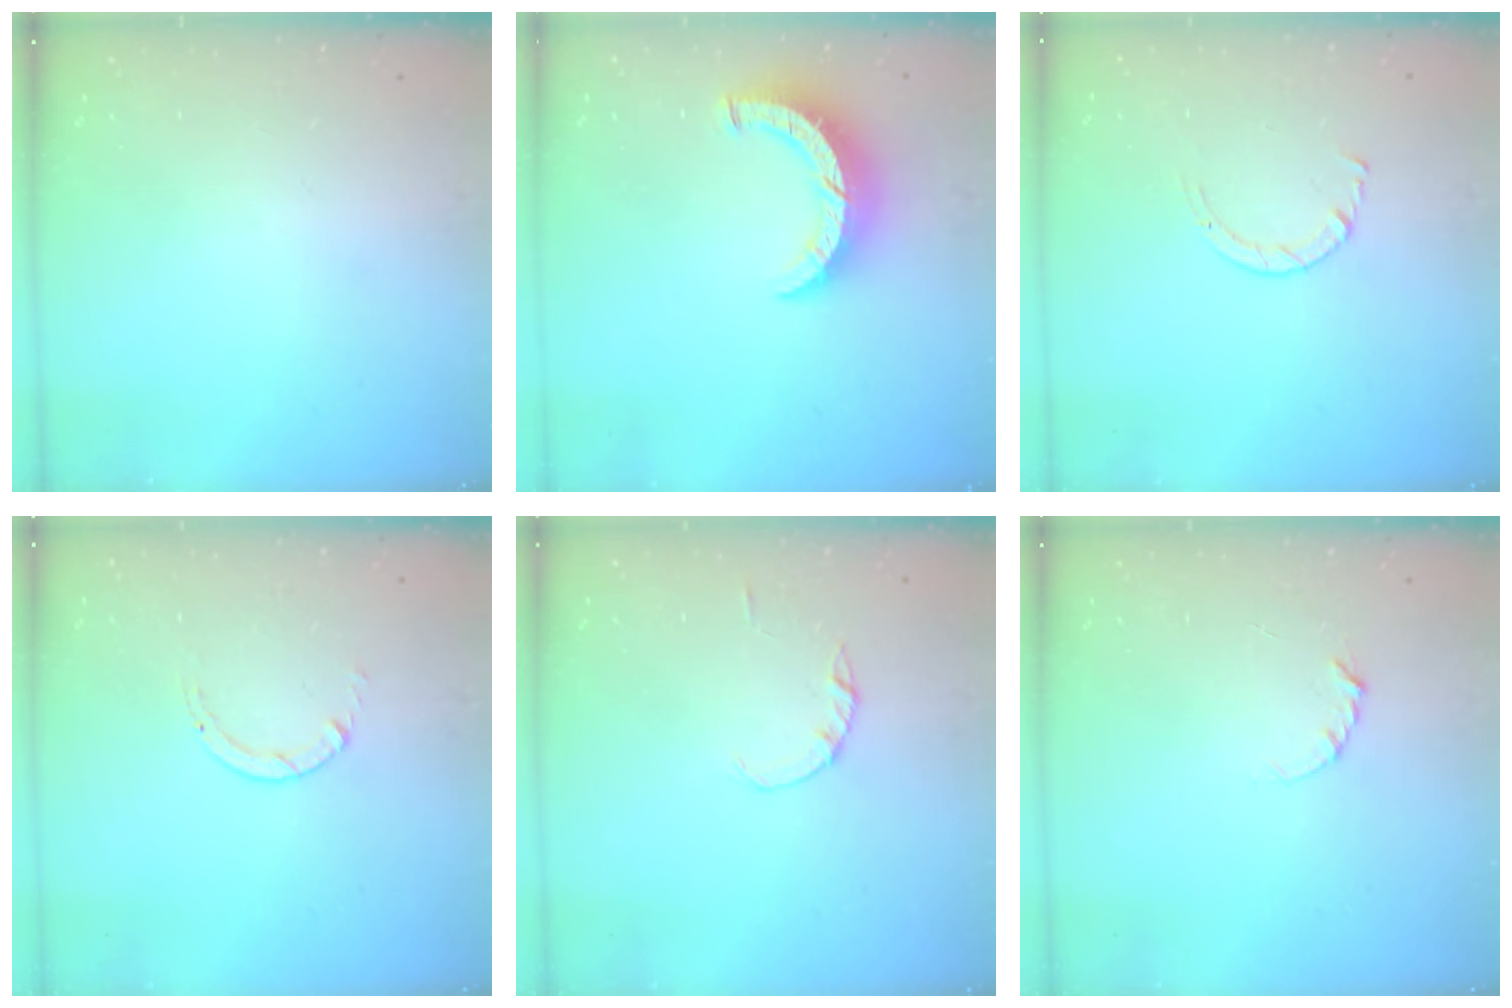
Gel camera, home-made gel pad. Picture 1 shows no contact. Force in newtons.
{"total": 8.4, "press": 8.4, "slide": 0.7}
{"total": 1.7, "press": 1.7, "slide": 0.2}
{"total": 0.6, "press": 0.5, "slide": 0.1}
{"total": 1.0, "press": 1.0, "slide": 0.2}
{"total": 2.9, "press": 2.9, "slide": 0.3}